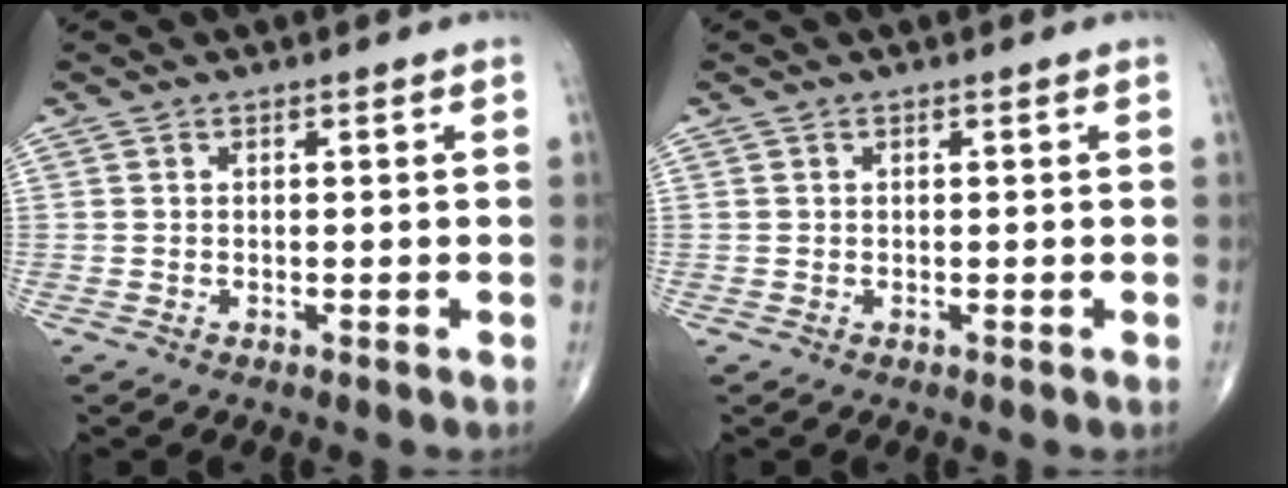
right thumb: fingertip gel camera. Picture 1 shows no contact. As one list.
[{"total": 0.0}]